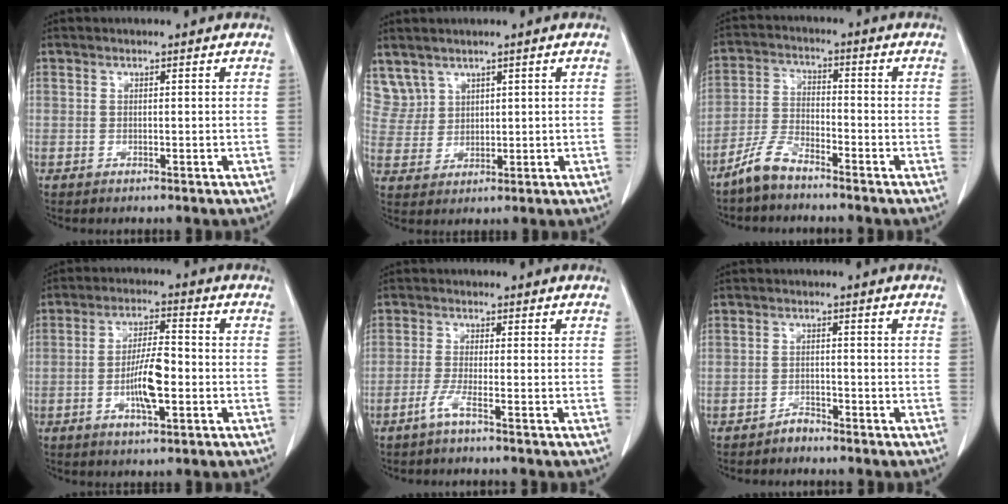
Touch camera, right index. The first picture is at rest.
{"total": 4.7, "force": [3.4, 3.3, -0.1], "torque": [0.002, 0.008, 0.081]}
{"total": 5.7, "force": [-4.8, 1.6, 2.6], "torque": [-0.061, -0.005, -0.099]}
{"total": 7.6, "force": [-1.9, 1.7, 7.2], "torque": [-0.139, 0.002, -0.034]}
{"total": 2.5, "force": [-1.7, -0.5, 1.7], "torque": [-0.039, -0.004, -0.041]}
{"total": 1.7, "force": [-1.5, 0.8, 0.0], "torque": [0.002, 0.004, -0.027]}